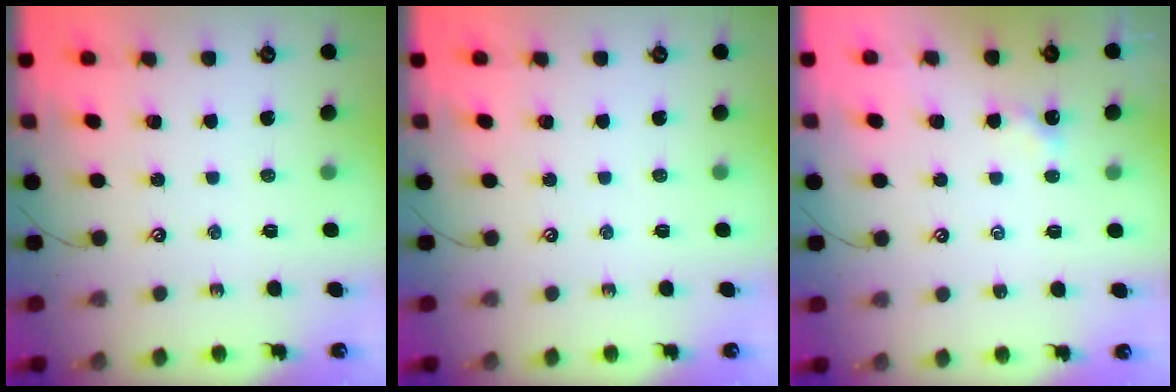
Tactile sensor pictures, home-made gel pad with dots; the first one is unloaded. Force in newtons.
{"total": 0.0}
{"total": 0.6, "press": 0.5, "slide": 0.2}